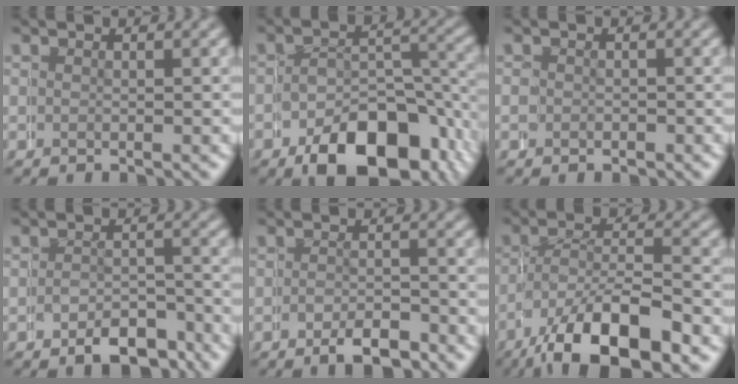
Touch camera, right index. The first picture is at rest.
{"total": 8.0, "force": [-5.2, 4.1, 4.6], "torque": [-0.059, -0.021, -0.073]}
{"total": 1.1, "force": [-0.1, 0.9, -0.6], "torque": [0.003, -0.002, -0.006]}
{"total": 4.8, "force": [-4.1, 2.2, 0.9], "torque": [0.002, -0.007, -0.069]}
{"total": 3.3, "force": [-2.8, 1.3, 1.2], "torque": [-0.005, 0.001, -0.055]}
{"total": 7.9, "force": [-4.7, 3.6, 5.2], "torque": [-0.093, -0.024, -0.060]}